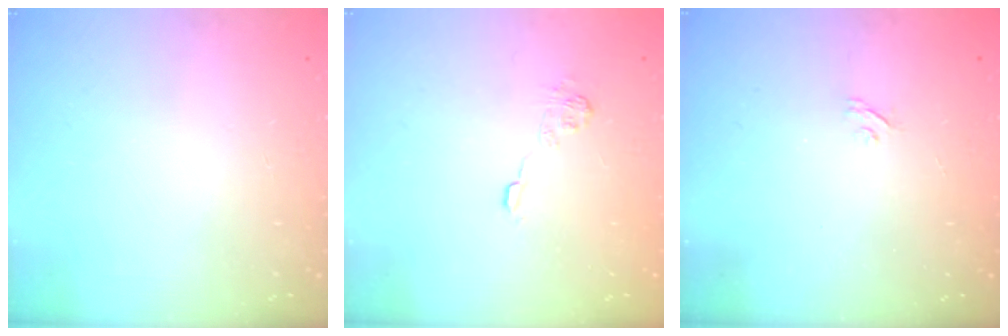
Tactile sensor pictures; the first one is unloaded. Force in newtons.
{"total": 9.2, "press": 9.2, "slide": 0.8}
{"total": 2.2, "press": 1.9, "slide": 1.1}